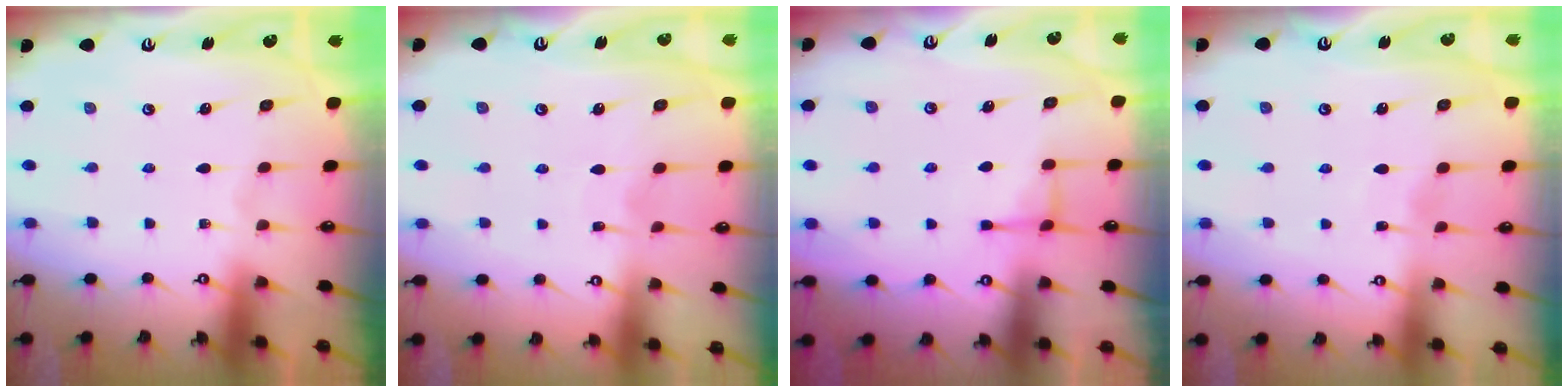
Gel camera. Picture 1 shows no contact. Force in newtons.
{"total": 3.9, "press": 3.9, "slide": 0.4}
{"total": 3.9, "press": 3.8, "slide": 0.7}
{"total": 3.3, "press": 3.3, "slide": 0.4}